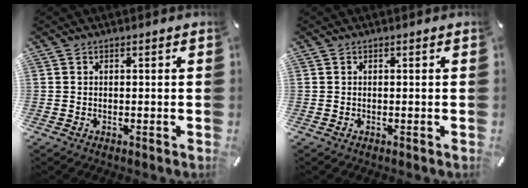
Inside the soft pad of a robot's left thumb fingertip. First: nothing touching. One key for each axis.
{"total": 0.0}